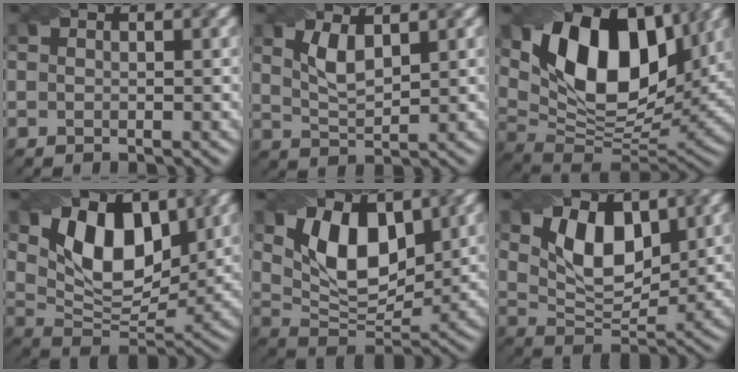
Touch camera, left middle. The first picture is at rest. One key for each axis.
{"total": 2.8, "fx": 1.5, "fy": 1.0, "fz": 2.2, "tx": -0.050, "ty": -0.005, "tz": 0.033}
{"total": 14.0, "fx": 5.1, "fy": 7.8, "fz": 10.5, "tx": -0.172, "ty": 0.007, "tz": 0.085}
{"total": 8.8, "fx": 3.3, "fy": 5.1, "fz": 6.4, "tx": -0.119, "ty": -0.009, "tz": 0.055}
{"total": 7.7, "fx": 3.0, "fy": 4.2, "fz": 5.7, "tx": -0.106, "ty": -0.007, "tz": 0.054}
{"total": 6.2, "fx": 2.5, "fy": 3.4, "fz": 4.5, "tx": -0.086, "ty": -0.009, "tz": 0.044}